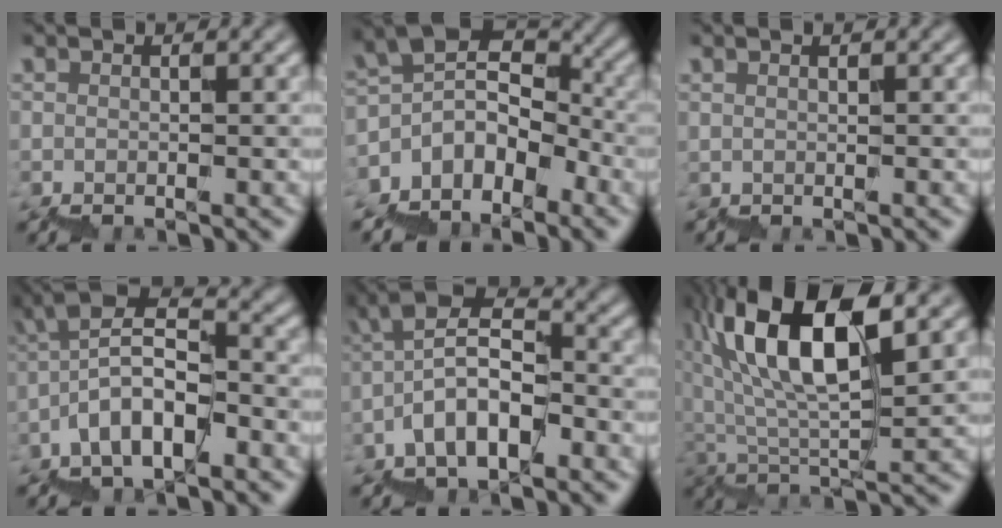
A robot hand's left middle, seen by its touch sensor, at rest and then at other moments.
{"total": 5.6, "force": [-2.9, 3.3, 3.4], "torque": [-0.053, 0.023, -0.061]}
{"total": 0.0}
{"total": 6.3, "force": [-2.2, 2.9, 5.2], "torque": [-0.094, 0.025, -0.040]}
{"total": 5.8, "force": [-1.8, 2.8, 4.7], "torque": [-0.087, 0.025, -0.035]}
{"total": 11.1, "force": [6.2, 3.0, 8.7], "torque": [-0.161, 0.027, 0.117]}